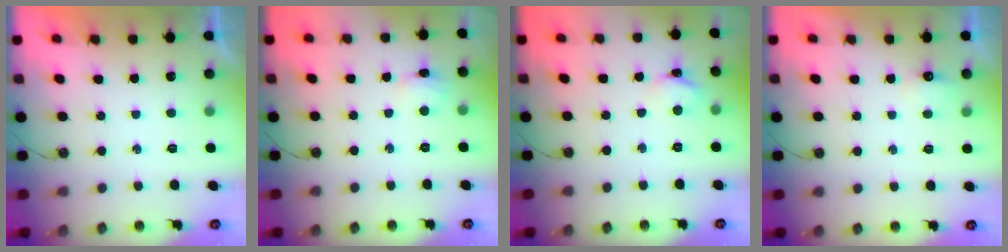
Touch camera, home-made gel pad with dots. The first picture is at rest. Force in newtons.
{"total": 2.9, "press": 2.9, "slide": 0.5}
{"total": 3.7, "press": 3.6, "slide": 0.5}
{"total": 3.9, "press": 3.8, "slide": 0.6}